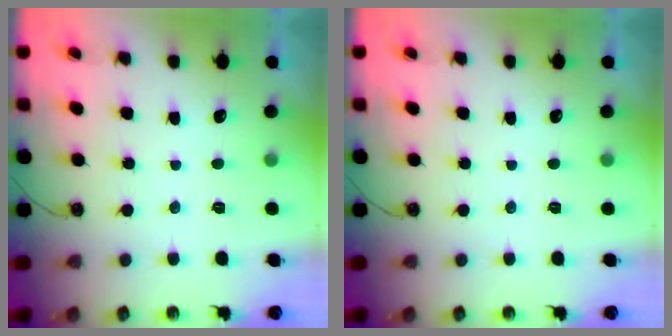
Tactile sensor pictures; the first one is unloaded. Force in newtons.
{"total": 0.0}